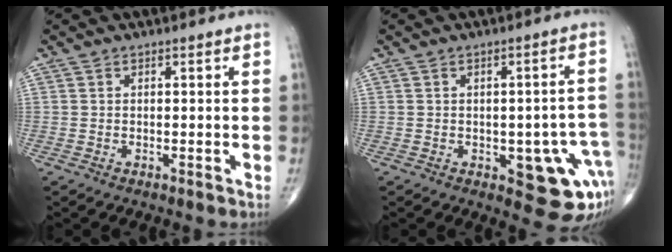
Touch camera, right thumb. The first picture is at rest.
{"total": 11.5, "force": [-3.7, 5.2, 9.6], "torque": [-0.073, 0.016, -0.035]}